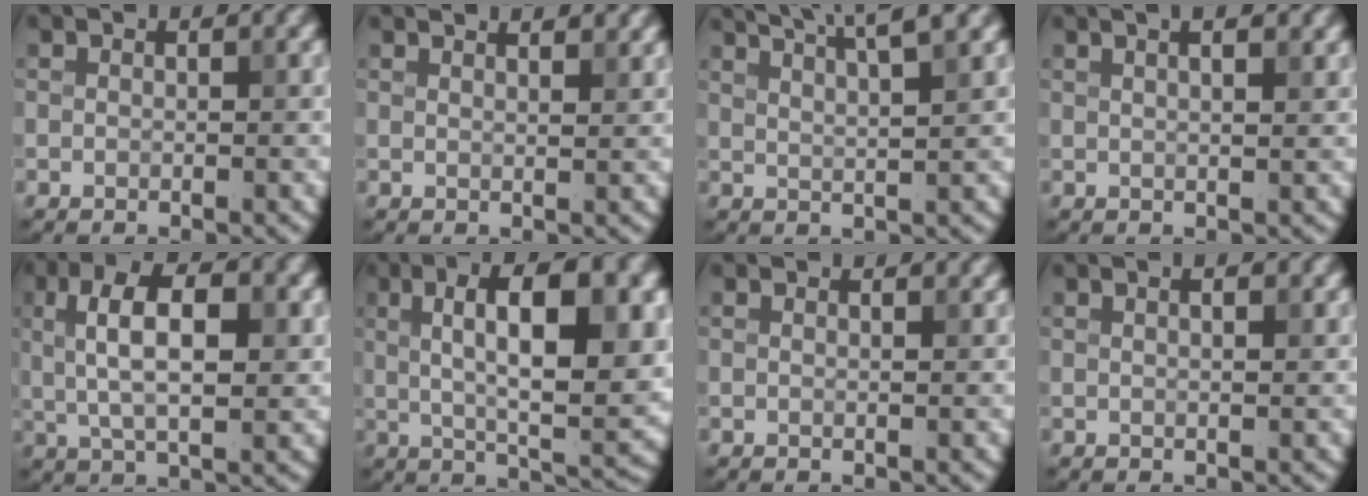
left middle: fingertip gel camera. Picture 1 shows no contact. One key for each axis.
{"total": 4.7, "fx": 3.5, "fy": 1.8, "fz": 2.5, "tx": -0.002, "ty": 0.033, "tz": 0.012}
{"total": 6.7, "fx": 5.1, "fy": 1.4, "fz": 4.2, "tx": -0.043, "ty": 0.033, "tz": 0.044}
{"total": 6.8, "fx": 3.7, "fy": 3.2, "fz": 4.6, "tx": -0.017, "ty": 0.058, "tz": 0.009}
{"total": 6.7, "fx": 1.3, "fy": 2.8, "fz": 6.0, "tx": -0.110, "ty": 0.009, "tz": 0.020}
{"total": 11.1, "fx": 2.3, "fy": 3.7, "fz": 10.2, "tx": -0.150, "ty": 0.004, "tz": 0.037}
{"total": 2.1, "fx": 2.0, "fy": 0.5, "fz": 0.6, "tx": -0.006, "ty": 0.006, "tz": 0.013}
{"total": 3.3, "fx": 1.8, "fy": 1.5, "fz": 2.3, "tx": -0.001, "ty": 0.020, "tz": -0.003}